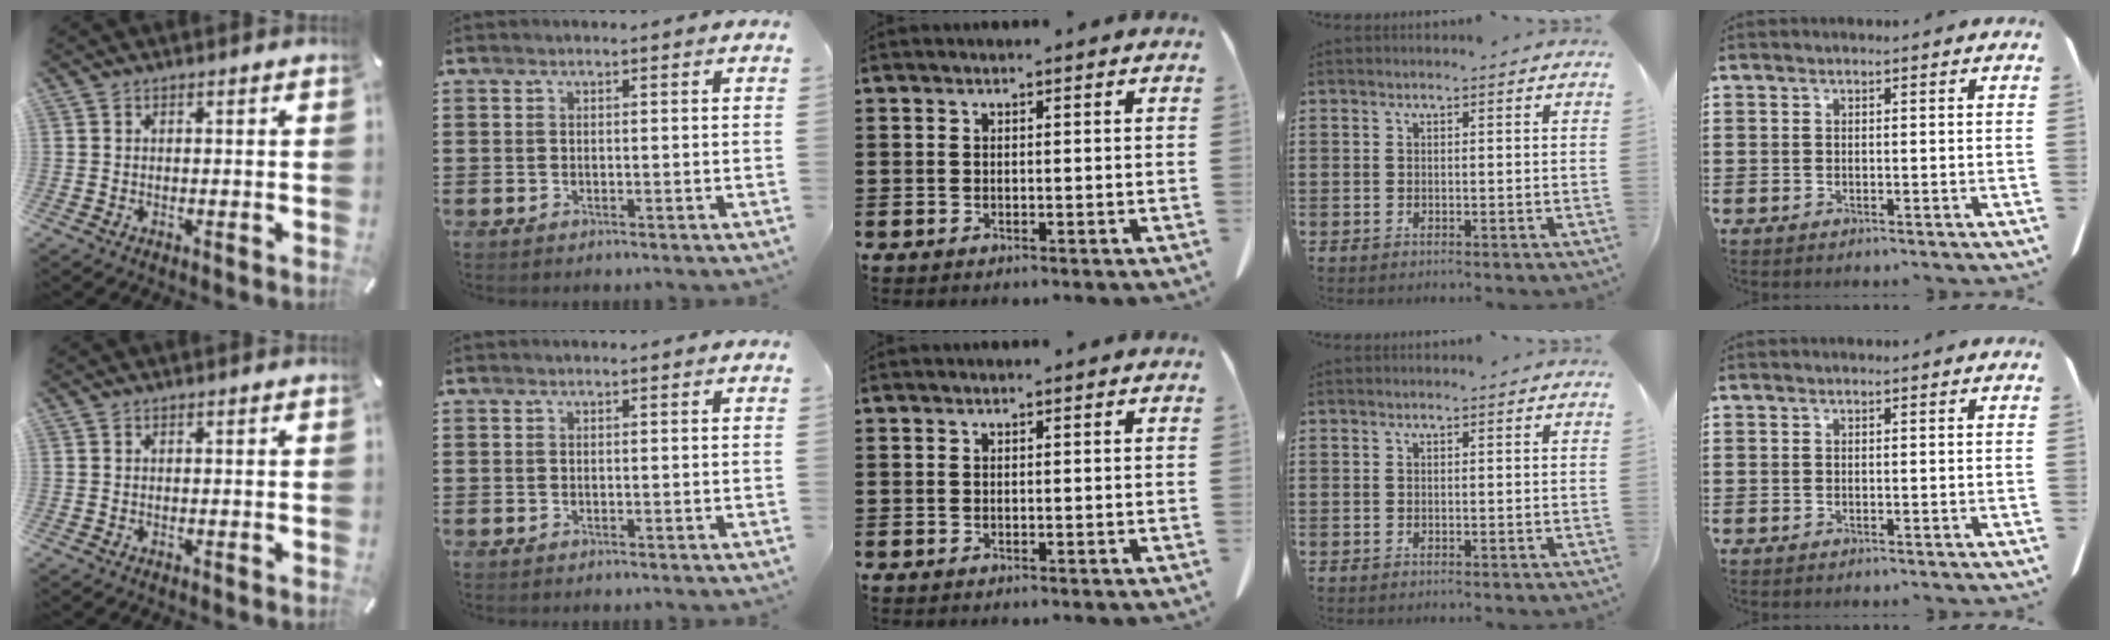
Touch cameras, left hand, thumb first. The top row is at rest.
{}